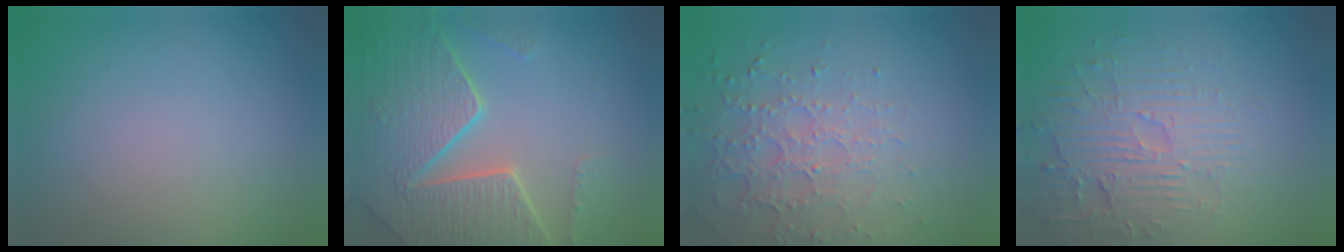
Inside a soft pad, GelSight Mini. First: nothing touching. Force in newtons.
{"total": 8.1, "press": 5.9, "slide": 5.5}
{"total": 4.7, "press": 3.4, "slide": 3.1}
{"total": 4.1, "press": 3.9, "slide": 1.4}